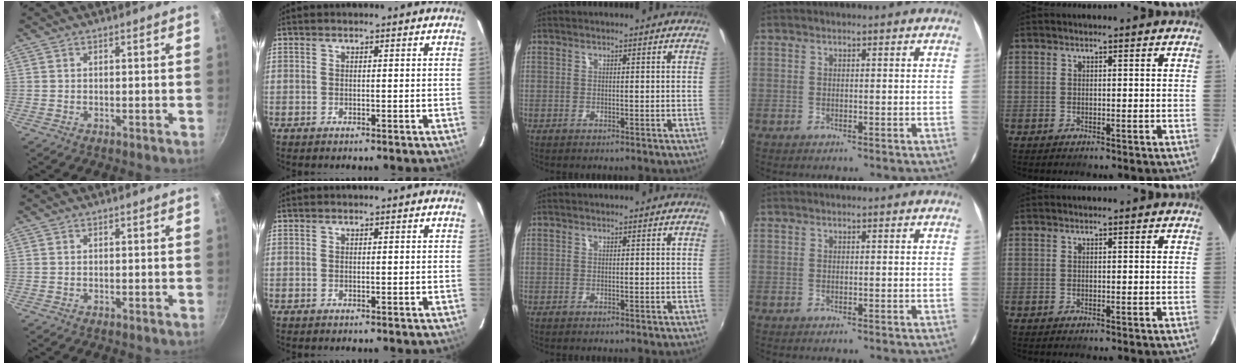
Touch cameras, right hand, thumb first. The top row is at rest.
{}